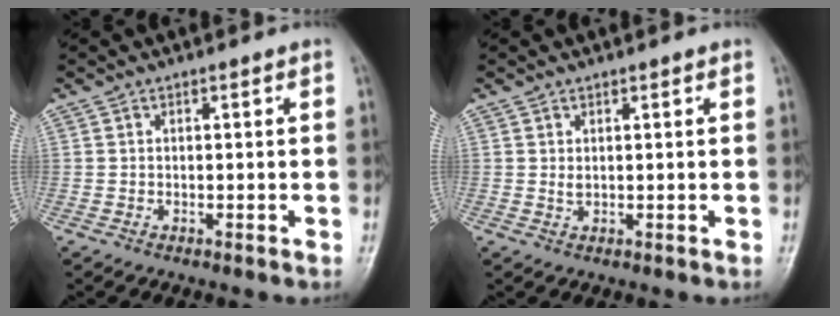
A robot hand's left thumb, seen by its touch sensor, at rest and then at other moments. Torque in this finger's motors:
{"motor_torque": [0.29, 0.03, 0.55, 0.09, 0.00]}